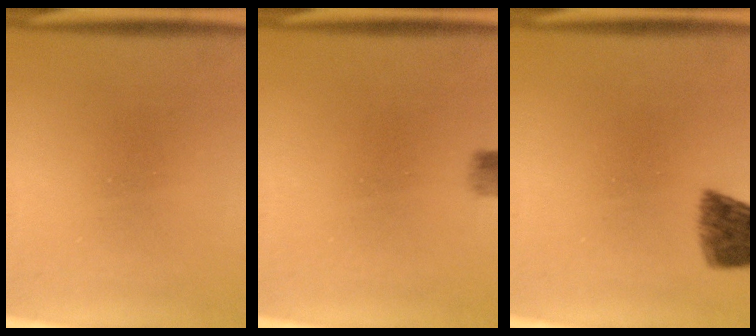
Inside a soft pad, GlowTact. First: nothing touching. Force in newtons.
{"total": 2.2}
{"total": 6.8}